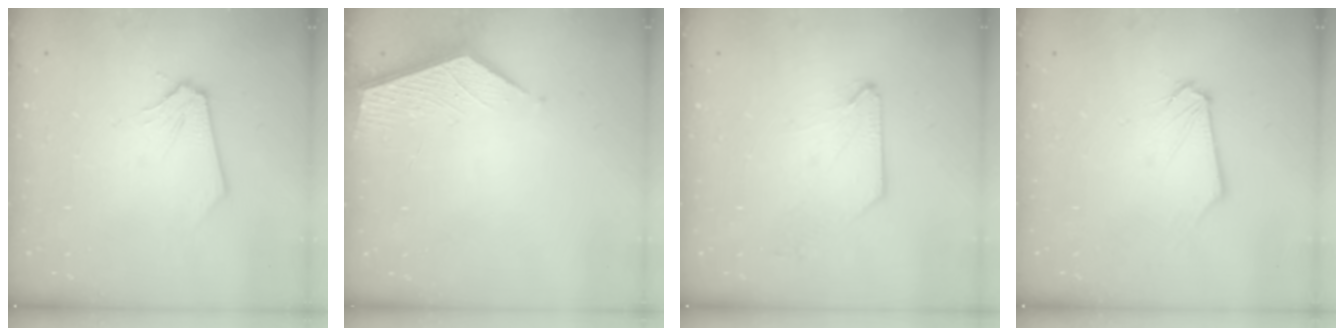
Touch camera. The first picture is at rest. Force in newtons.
{"total": 3.6, "press": 3.5, "slide": 0.3}
{"total": 0.7, "press": 0.7, "slide": 0.1}
{"total": 0.9, "press": 0.9, "slide": 0.2}